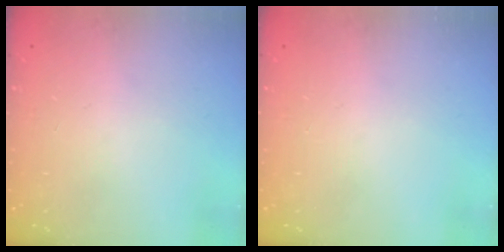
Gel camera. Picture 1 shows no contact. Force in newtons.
{"total": 0.0}